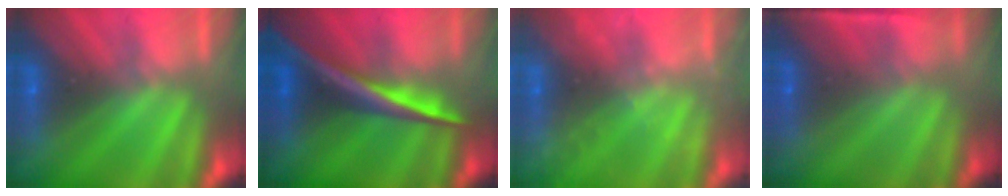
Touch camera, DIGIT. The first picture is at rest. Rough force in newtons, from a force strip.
{"total": 2.6}
{"total": 2.3}
{"total": 1.6}